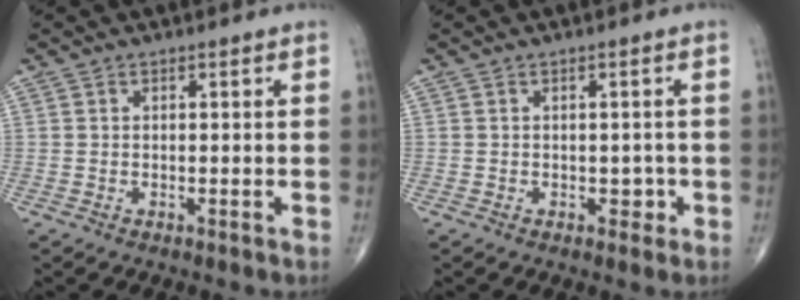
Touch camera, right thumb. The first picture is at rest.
{"total": 1.8, "force": [-0.5, 1.3, 1.1], "torque": [0.004, 0.004, -0.007]}